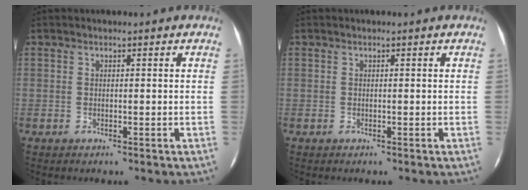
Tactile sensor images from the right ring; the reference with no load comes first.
{"total": 0.0}